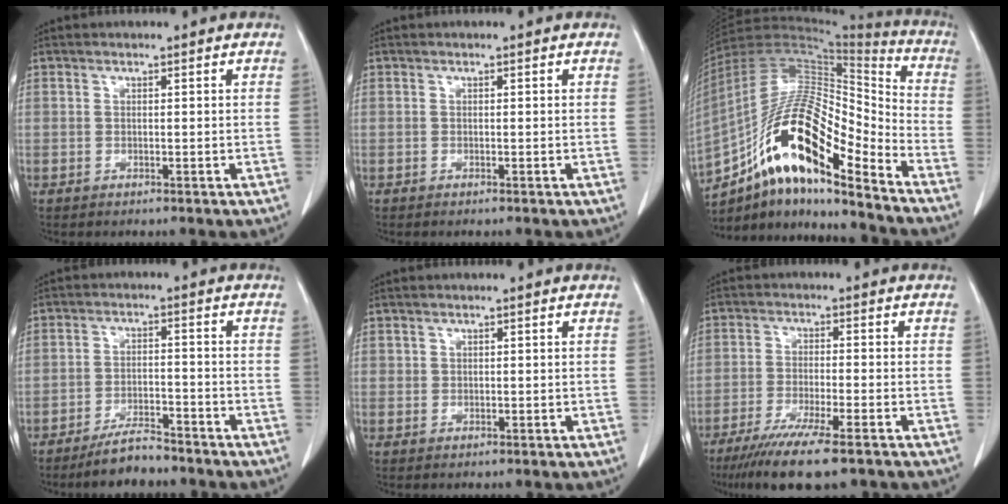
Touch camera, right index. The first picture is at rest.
{"total": 0.0}
{"total": 20.2, "force": [-11.5, 4.5, 16.0], "torque": [-0.306, 0.015, -0.201]}
{"total": 5.7, "force": [-5.0, 1.1, 2.4], "torque": [-0.045, -0.007, -0.091]}
{"total": 0.6, "force": [0.3, 0.4, 0.0], "torque": [0.009, -0.001, 0.003]}
{"total": 10.7, "force": [-7.6, 0.7, 7.4], "torque": [-0.121, -0.026, -0.121]}